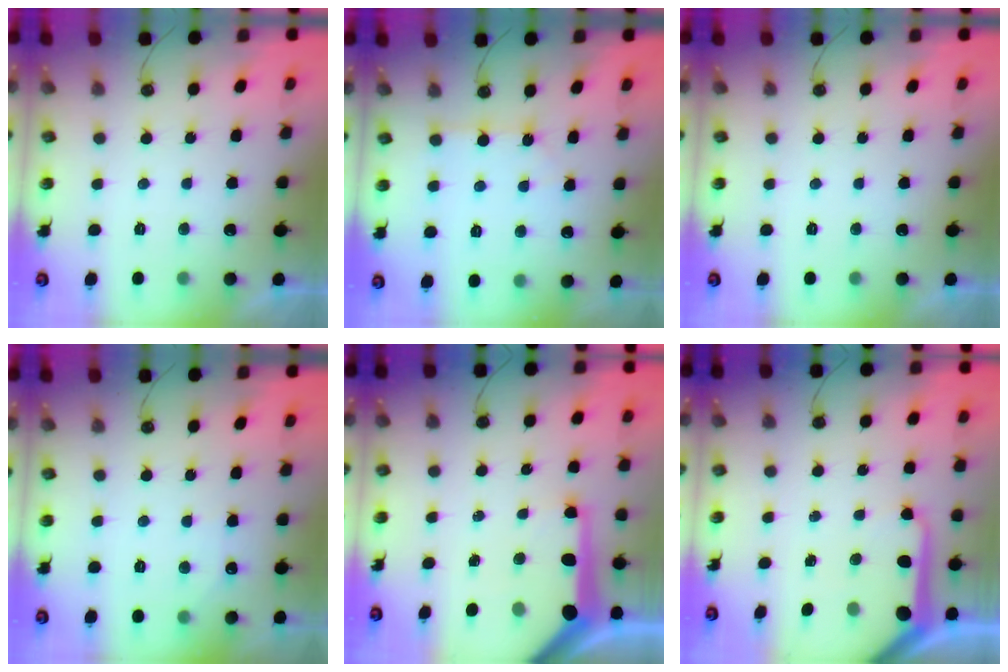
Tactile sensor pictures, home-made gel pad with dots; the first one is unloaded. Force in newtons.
{"total": 1.3, "press": 1.2, "slide": 0.2}
{"total": 0.8, "press": 0.5, "slide": 0.6}
{"total": 2.8, "press": 2.8, "slide": 0.4}
{"total": 13.0, "press": 12.9, "slide": 1.5}
{"total": 9.0, "press": 9.0, "slide": 0.6}